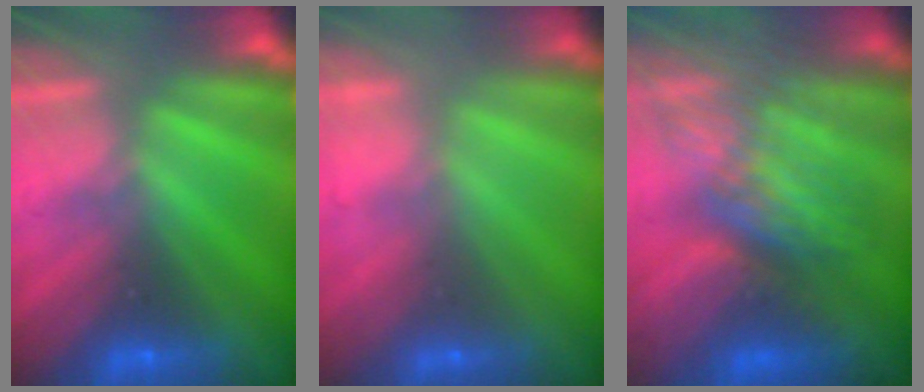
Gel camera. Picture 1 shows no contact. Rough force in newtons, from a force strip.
{"total": 2.1}
{"total": 8.3}